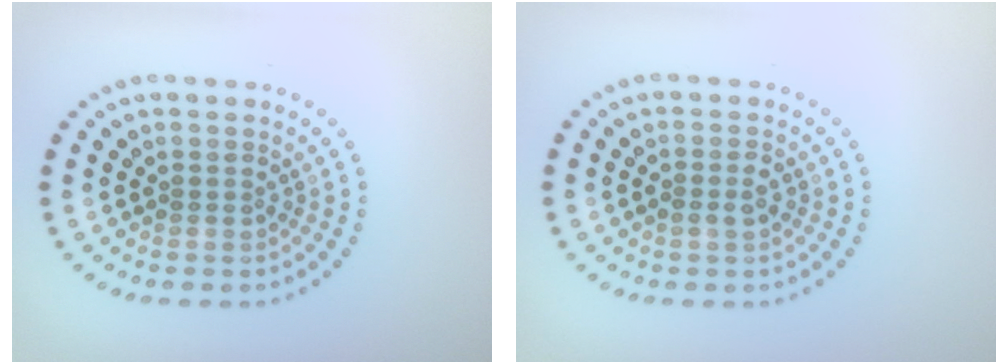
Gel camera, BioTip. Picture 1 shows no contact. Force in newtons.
{"total": 1.3, "press": 1.3, "slide": 0.2}